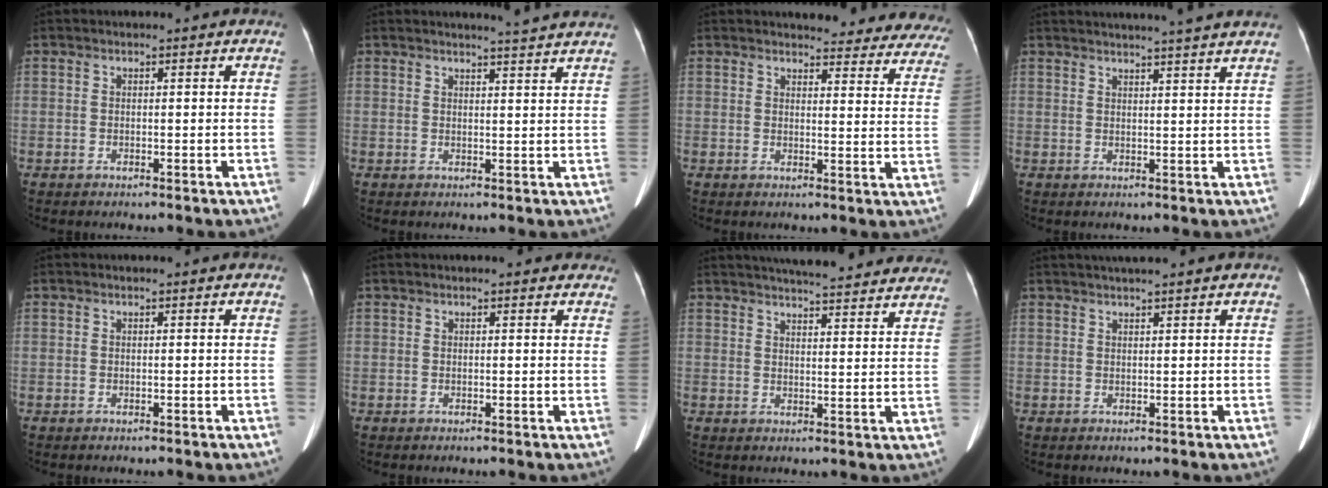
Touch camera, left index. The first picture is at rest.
{"total": 5.5, "force": [5.2, -0.8, 1.7], "torque": [-0.026, -0.002, 0.047]}
{"total": 20.0, "force": [19.1, 4.4, 4.1], "torque": [-0.018, -0.083, 0.188]}
{"total": 12.3, "force": [11.2, -0.9, 5.1], "torque": [-0.077, 0.000, 0.126]}
{"total": 0.0}
{"total": 5.2, "force": [4.4, 1.6, 2.3], "torque": [-0.018, 0.009, 0.041]}
{"total": 24.2, "force": [22.1, 3.8, 9.2], "torque": [-0.137, -0.014, 0.266]}
{"total": 4.2, "force": [3.5, -0.3, 2.3], "torque": [-0.033, 0.030, 0.056]}